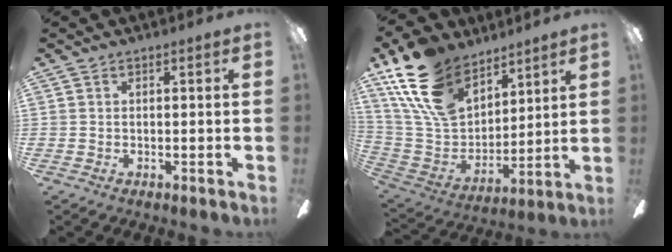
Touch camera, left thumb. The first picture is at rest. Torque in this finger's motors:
{"motor_torque": [0.87, 0.87, 1.43, -1.34, 0.21]}